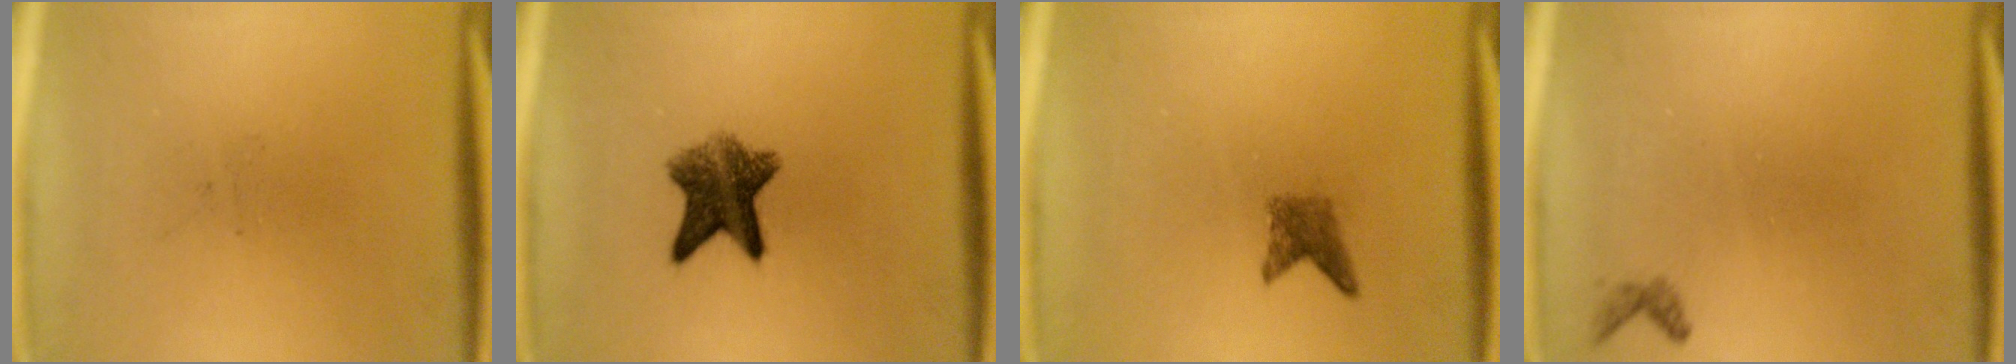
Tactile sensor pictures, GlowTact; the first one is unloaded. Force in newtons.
{"total": 7.4}
{"total": 2.0}
{"total": 0.7}